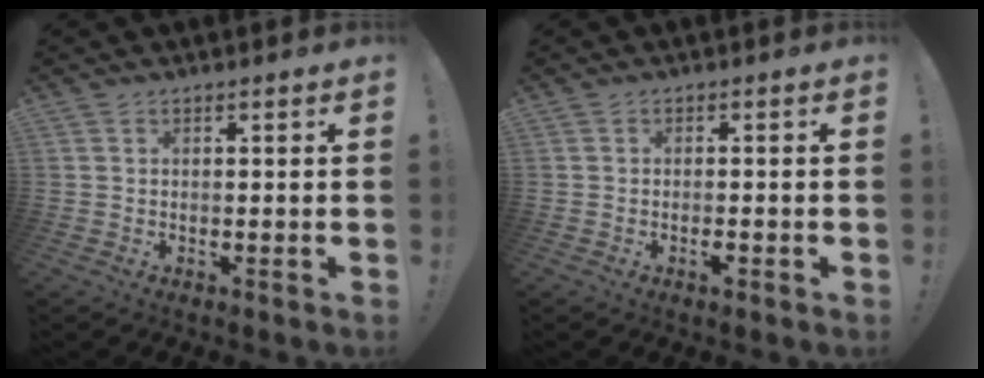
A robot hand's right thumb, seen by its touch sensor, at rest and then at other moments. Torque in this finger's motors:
{"motor_torque": [0.25, 0.26, 0.41, -0.39, 0.12]}